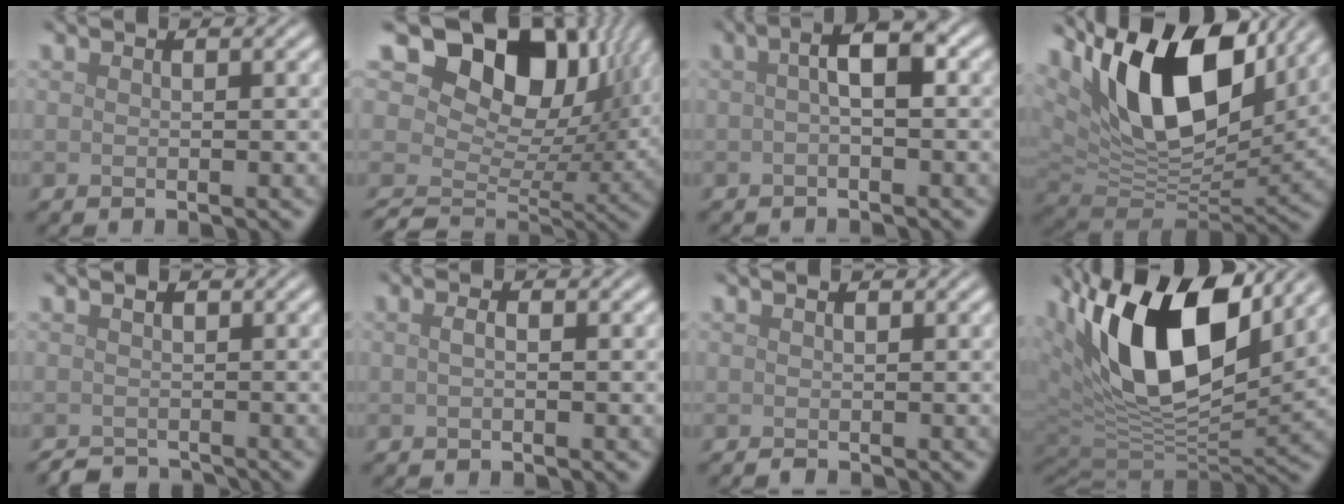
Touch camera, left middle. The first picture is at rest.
{"total": 15.5, "force": [5.9, 10.3, 9.9], "torque": [-0.159, 0.023, 0.106]}
{"total": 3.0, "force": [0.1, 0.7, 2.9], "torque": [-0.046, 0.012, -0.002]}
{"total": 13.5, "force": [6.9, 6.4, 9.6], "torque": [-0.162, 0.009, 0.115]}
{"total": 1.4, "force": [-1.3, 0.4, 0.1], "torque": [-0.001, -0.003, -0.029]}
{"total": 0.7, "force": [-0.1, 0.2, 0.7], "torque": [-0.015, 0.000, -0.003]}
{"total": 0.0}
{"total": 14.8, "force": [6.3, 6.4, 11.8], "torque": [-0.207, 0.012, 0.104]}